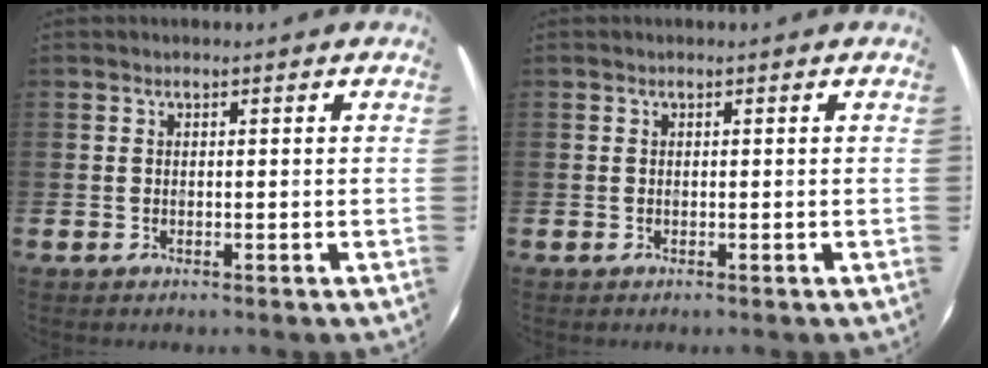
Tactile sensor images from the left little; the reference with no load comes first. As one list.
[{"total": 0.0}]